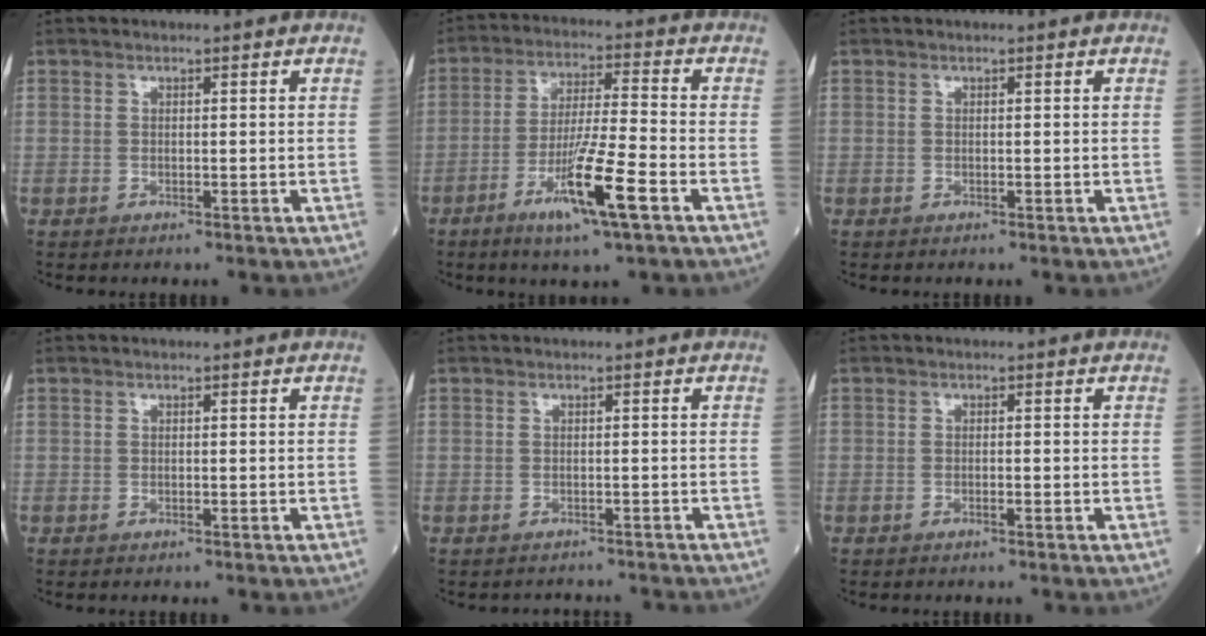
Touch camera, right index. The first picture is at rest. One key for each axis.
{"total": 11.1, "fx": -5.2, "fy": 0.0, "fz": 9.8, "tx": -0.179, "ty": -0.017, "tz": -0.096}
{"total": 0.0}
{"total": 0.0}
{"total": 3.3, "fx": -3.2, "fy": 0.8, "fz": 0.2, "tx": 0.002, "ty": 0.000, "tz": -0.040}
{"total": 0.6, "fx": -0.3, "fy": 0.1, "fz": 0.5, "tx": -0.007, "ty": 0.001, "tz": -0.005}